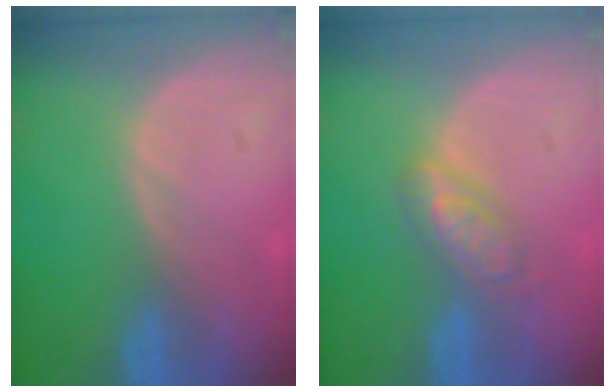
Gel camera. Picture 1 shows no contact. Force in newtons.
{"total": 4.5, "press": 4.5, "slide": 0.6}